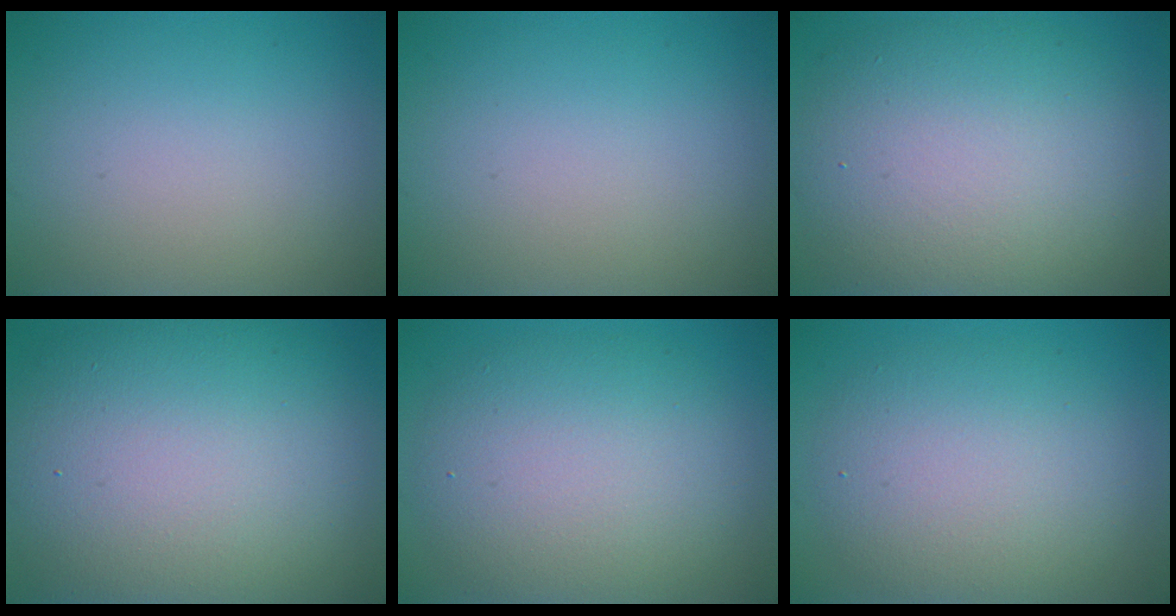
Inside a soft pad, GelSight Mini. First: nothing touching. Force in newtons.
{"total": 0.0}
{"total": 10.7, "press": 10.7, "slide": 0.7}
{"total": 15.2, "press": 15.2, "slide": 1.1}
{"total": 7.8, "press": 7.8, "slide": 0.3}
{"total": 6.1, "press": 6.1, "slide": 0.3}